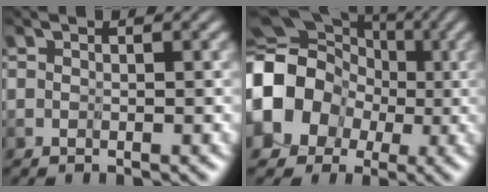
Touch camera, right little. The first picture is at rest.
{"total": 9.5, "force": [-1.4, 8.5, 4.0], "torque": [-0.089, -0.020, -0.054]}